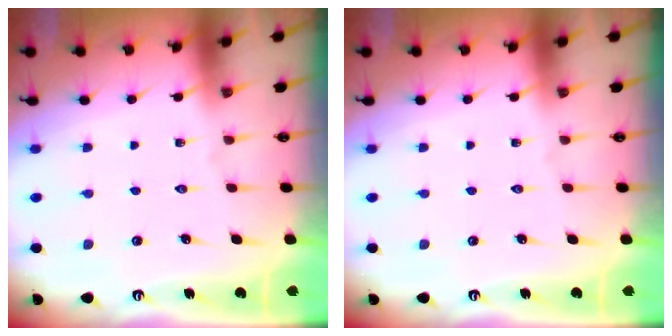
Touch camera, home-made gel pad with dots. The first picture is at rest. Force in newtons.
{"total": 0.0}